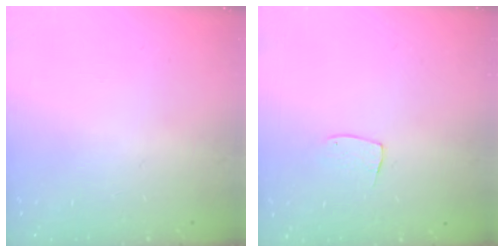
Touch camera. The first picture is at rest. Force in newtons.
{"total": 5.2, "press": 5.2, "slide": 0.3}